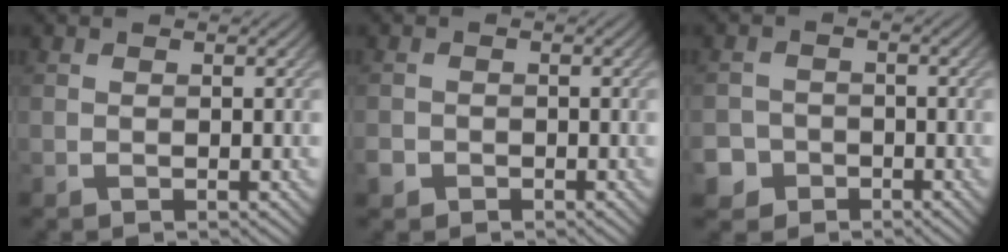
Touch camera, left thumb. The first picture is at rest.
{"total": 1.6, "force": [-1.1, 1.2, 0.4], "torque": [-0.009, -0.005, -0.026]}
{"total": 4.0, "force": [-2.4, 3.2, 0.5], "torque": [-0.001, -0.002, -0.051]}